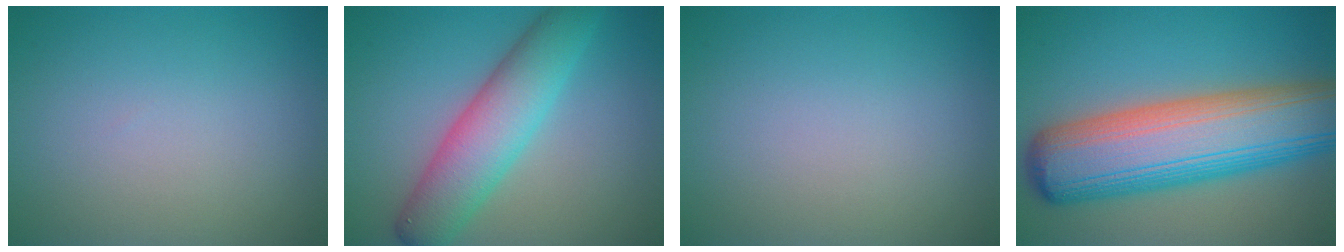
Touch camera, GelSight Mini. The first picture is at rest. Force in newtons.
{"total": 6.6, "press": 6.6, "slide": 0.1}
{"total": 0.0}
{"total": 13.4, "press": 13.4, "slide": 0.4}